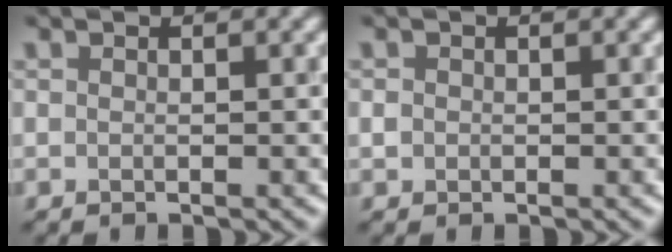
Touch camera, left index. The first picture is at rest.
{"total": 0.7, "force": [0.0, 0.6, 0.2], "torque": [-0.002, -0.001, -0.003]}